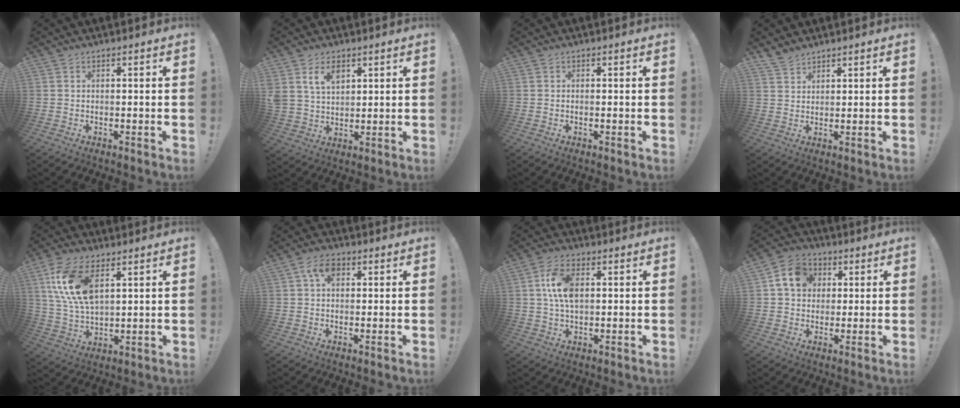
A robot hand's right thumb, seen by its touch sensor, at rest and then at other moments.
{"total": 8.4, "force": [4.5, 5.6, 4.3], "torque": [-0.078, -0.013, 0.088]}
{"total": 0.6, "force": [-0.4, 0.1, 0.5], "torque": [-0.008, 0.000, -0.008]}
{"total": 3.5, "force": [3.1, 1.4, 0.7], "torque": [-0.011, -0.020, 0.060]}
{"total": 14.4, "force": [5.9, 7.7, 10.6], "torque": [-0.220, -0.016, 0.109]}
{"total": 6.0, "force": [1.7, 3.9, 4.3], "torque": [-0.078, 0.010, 0.032]}
{"total": 9.8, "force": [1.5, 5.6, 7.9], "torque": [-0.153, 0.002, 0.025]}
{"total": 11.1, "force": [3.2, 9.2, 5.4], "torque": [-0.079, 0.007, 0.066]}